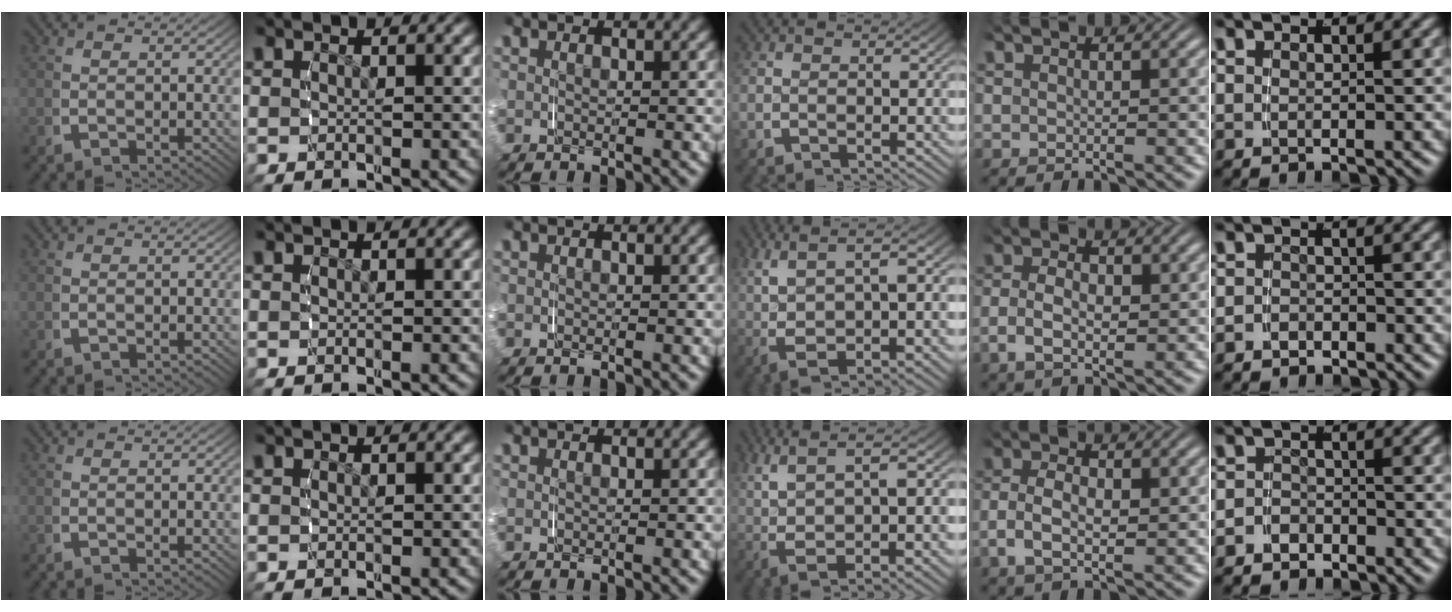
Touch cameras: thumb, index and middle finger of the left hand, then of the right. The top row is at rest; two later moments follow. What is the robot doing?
{"motion": "grasp_and_lifting", "object": "jacket"}